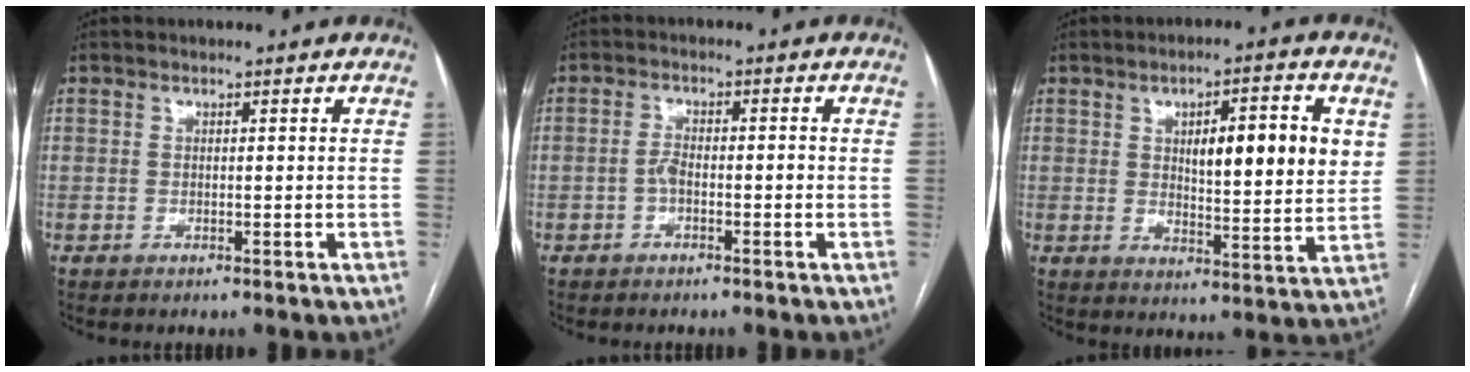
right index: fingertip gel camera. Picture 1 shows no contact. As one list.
[{"total": 2.5, "force": [-0.9, 0.9, 2.2], "torque": [-0.041, 0.006, -0.015]}, {"total": 11.6, "force": [3.2, 2.5, 10.8], "torque": [-0.156, 0.005, 0.048]}]